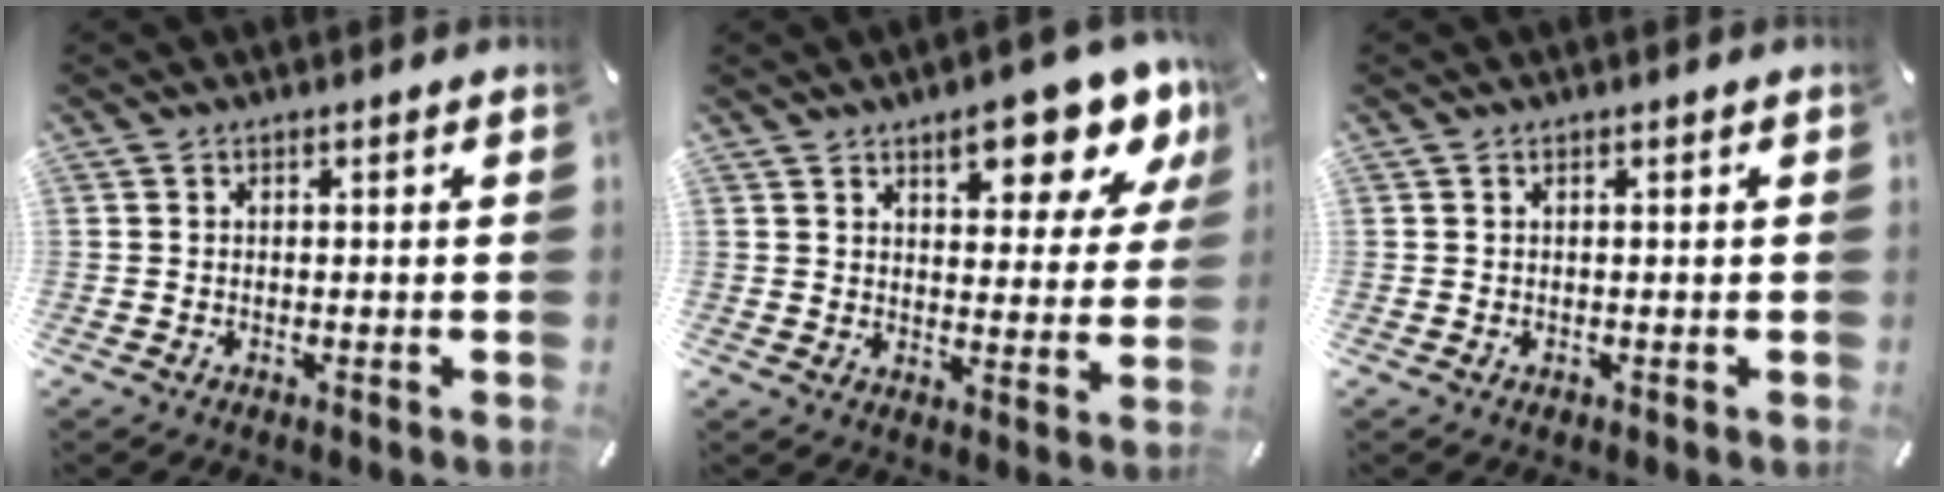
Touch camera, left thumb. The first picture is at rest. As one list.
[{"total": 12.4, "force": [8.3, 5.2, 7.6], "torque": [-0.087, -0.049, 0.139]}, {"total": 0.0}]